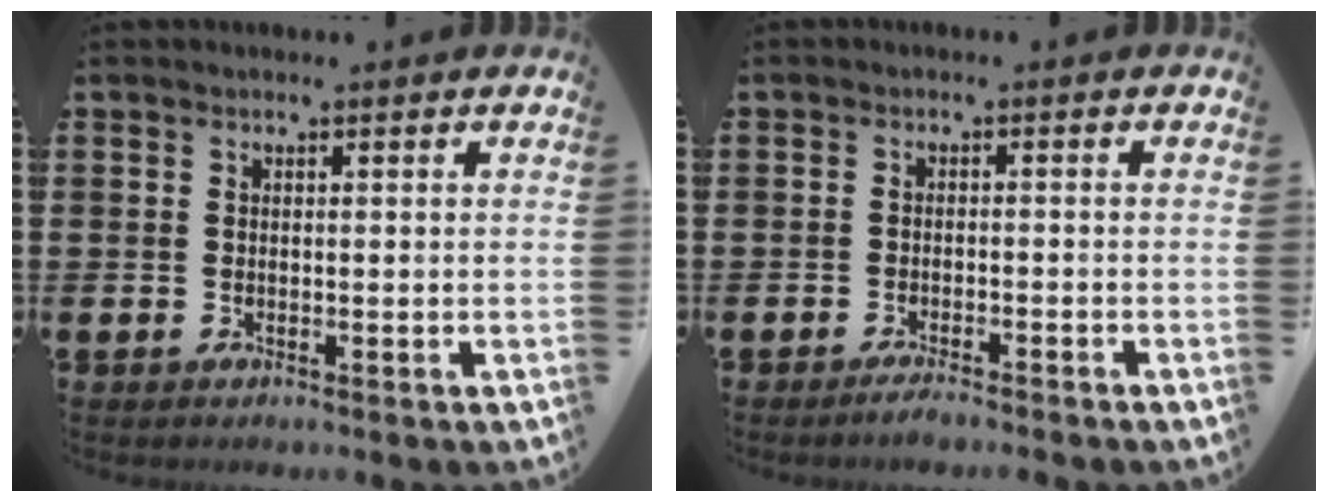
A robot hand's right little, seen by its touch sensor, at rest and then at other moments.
{"total": 1.7, "force": [-1.5, 0.0, 0.8], "torque": [-0.013, 0.001, -0.028]}